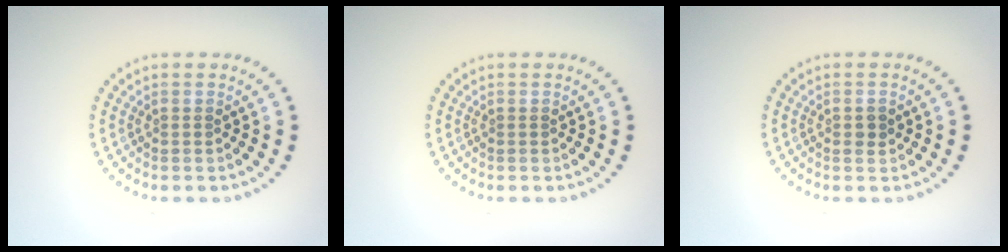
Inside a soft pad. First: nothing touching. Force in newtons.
{"total": 0.0}
{"total": 1.0, "press": 1.0, "slide": 0.1}